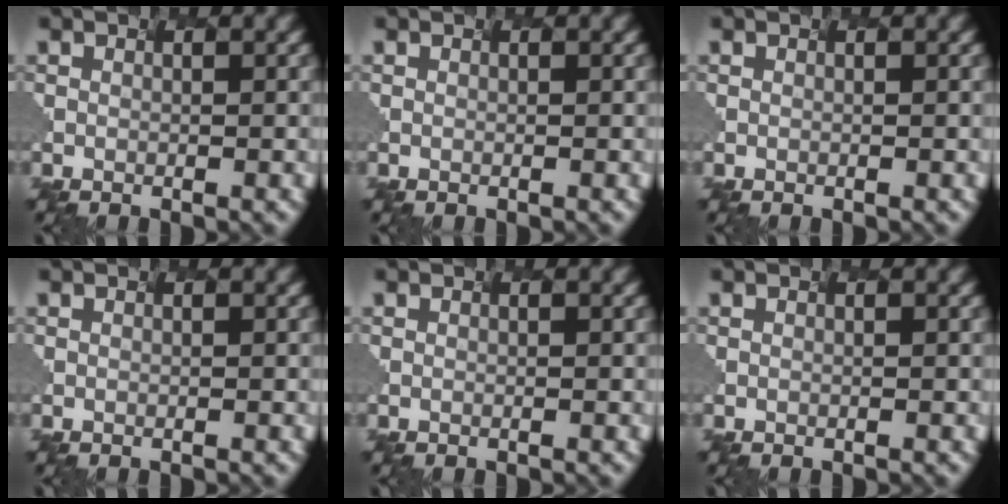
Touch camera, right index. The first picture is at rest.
{"total": 0.0}
{"total": 0.0}
{"total": 0.0}
{"total": 0.0}
{"total": 0.0}